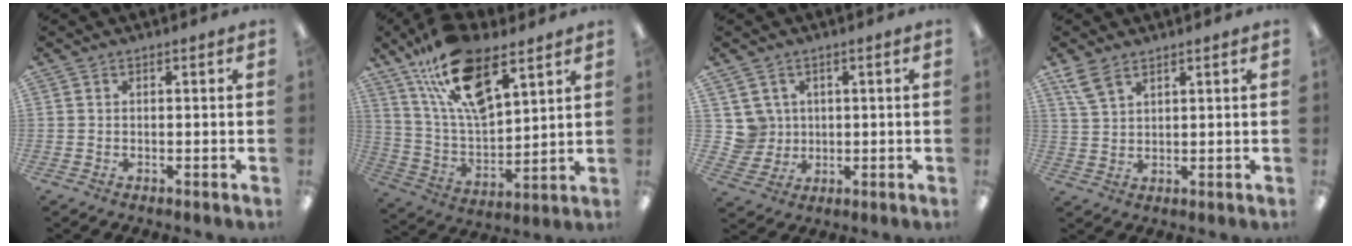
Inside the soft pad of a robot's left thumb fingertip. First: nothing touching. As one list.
[{"total": 19.5, "force": [12.2, 8.2, 12.8], "torque": [-0.246, -0.050, 0.214]}, {"total": 5.7, "force": [2.2, 5.3, 0.1], "torque": [-0.013, -0.001, 0.045]}, {"total": 5.0, "force": [3.8, 2.1, 2.6], "torque": [-0.057, -0.011, 0.073]}]